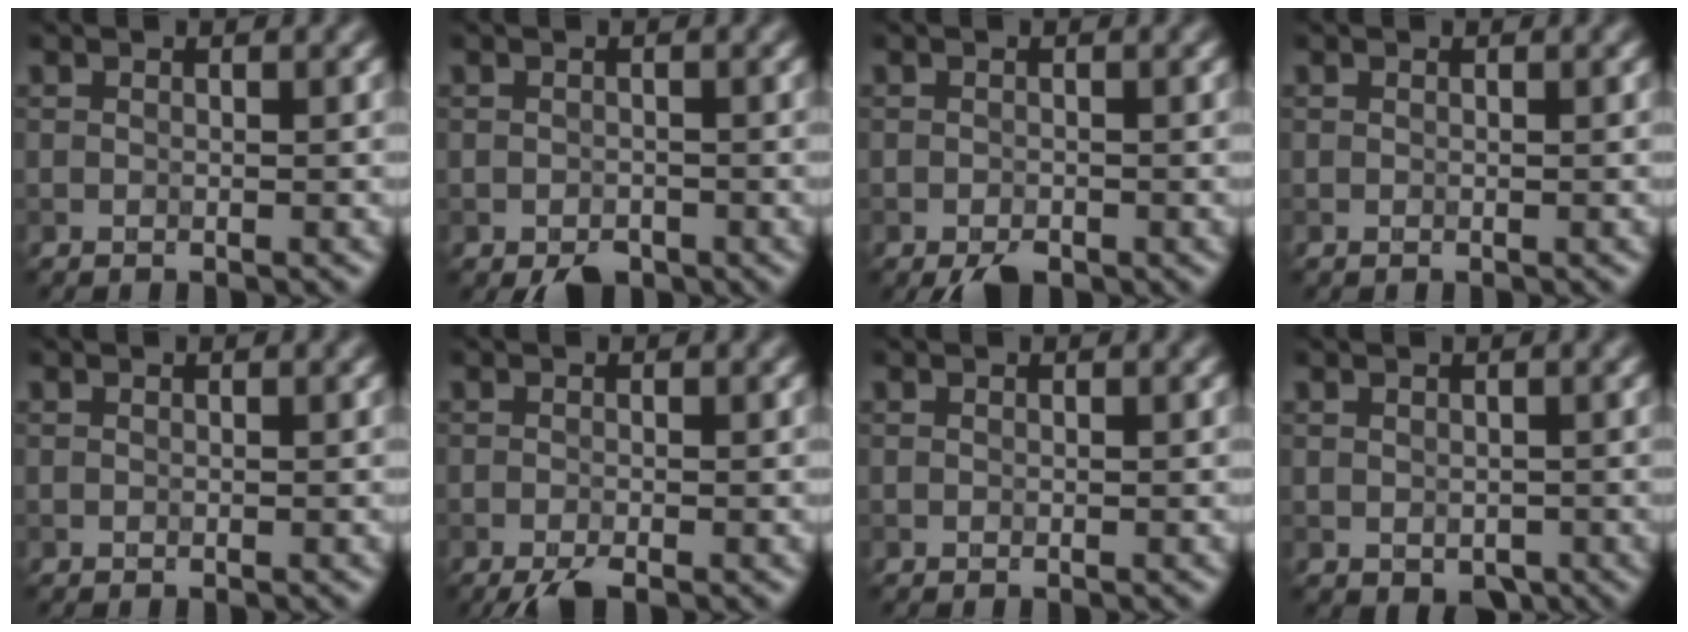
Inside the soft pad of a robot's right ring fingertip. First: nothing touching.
{"total": 1.9, "force": [-1.4, 1.1, 0.7], "torque": [-0.005, 0.002, -0.022]}
{"total": 1.5, "force": [-1.0, 0.6, 0.9], "torque": [-0.011, 0.004, -0.018]}
{"total": 0.0}
{"total": 0.0}
{"total": 2.1, "force": [-1.6, 0.3, 1.4], "torque": [-0.026, -0.001, -0.030]}
{"total": 0.0}
{"total": 1.9, "force": [-0.3, 1.5, 1.1], "torque": [-0.013, -0.006, -0.001]}